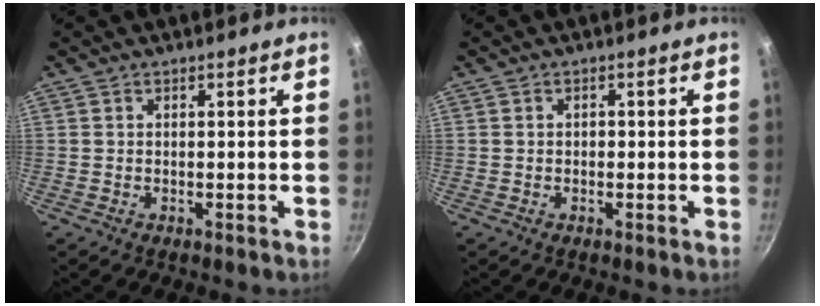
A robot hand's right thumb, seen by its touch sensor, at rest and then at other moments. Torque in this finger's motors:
{"motor_torque": [-0.46, 0.09, -0.50, 0.20, 0.01]}